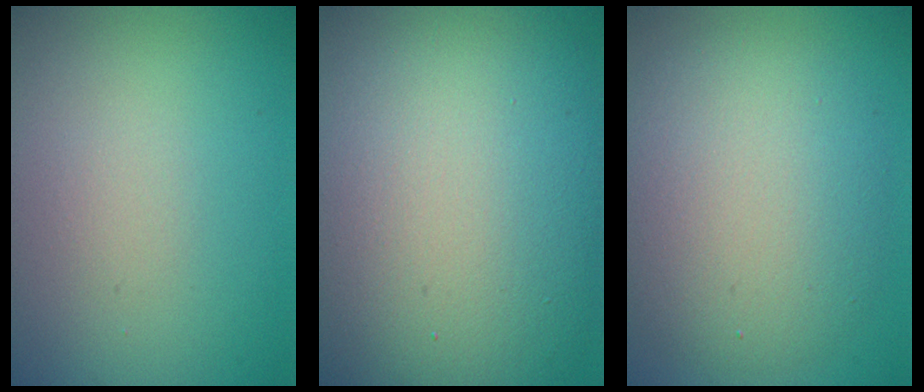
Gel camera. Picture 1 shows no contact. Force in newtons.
{"total": 17.3, "press": 17.3, "slide": 0.9}
{"total": 7.2, "press": 7.2, "slide": 0.3}